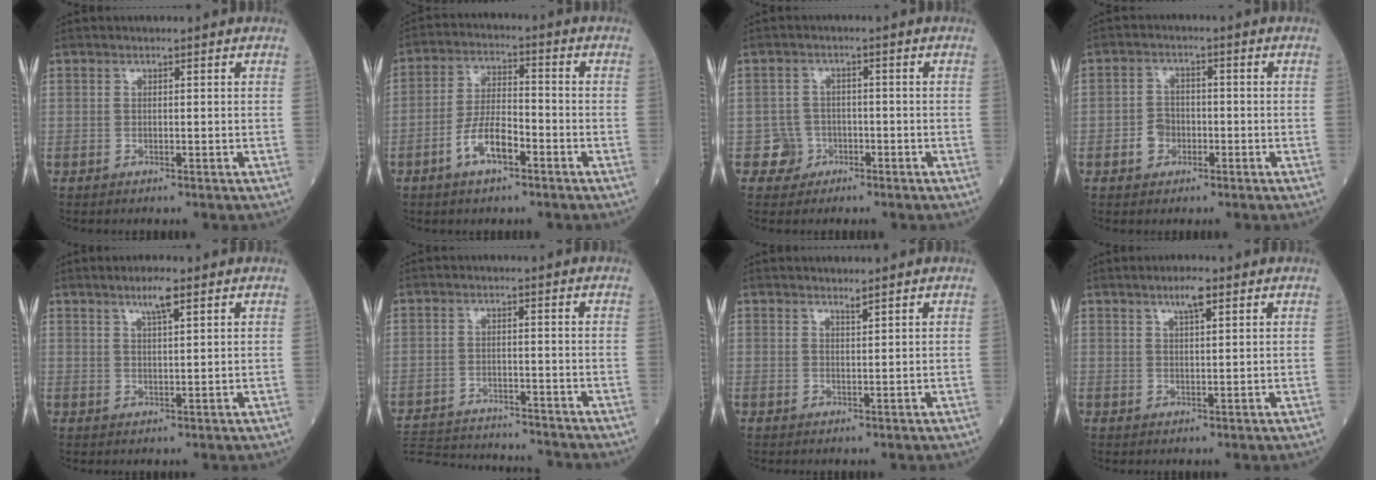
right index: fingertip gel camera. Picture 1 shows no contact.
{"total": 7.0, "force": [-3.6, 2.4, 5.5], "torque": [-0.110, 0.006, -0.071]}
{"total": 3.2, "force": [-1.5, 2.7, -0.5], "torque": [0.018, 0.017, -0.030]}
{"total": 3.5, "force": [-1.4, 2.8, 1.5], "torque": [-0.027, 0.008, -0.025]}
{"total": 3.5, "force": [2.2, 0.3, 2.7], "torque": [-0.051, 0.002, 0.038]}
{"total": 15.8, "force": [-15.0, 2.0, 4.4], "torque": [-0.098, -0.003, -0.219]}
{"total": 0.9, "force": [0.8, -0.2, 0.3], "torque": [-0.010, -0.007, 0.016]}
{"total": 3.3, "force": [2.0, 0.5, 2.5], "torque": [-0.047, 0.003, 0.034]}